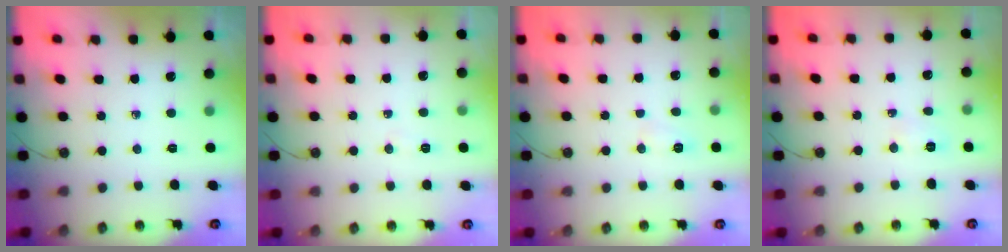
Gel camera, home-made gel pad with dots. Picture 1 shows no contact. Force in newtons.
{"total": 3.4, "press": 3.4, "slide": 0.4}
{"total": 6.6, "press": 5.7, "slide": 3.4}
{"total": 2.8, "press": 2.7, "slide": 0.8}